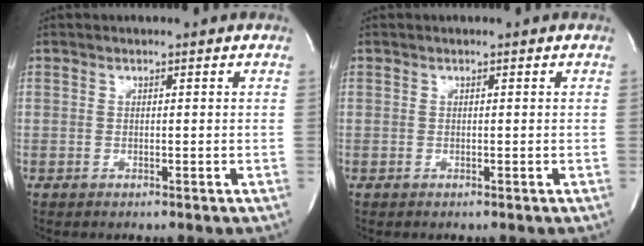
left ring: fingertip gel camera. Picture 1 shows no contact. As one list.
[{"total": 0.0}]